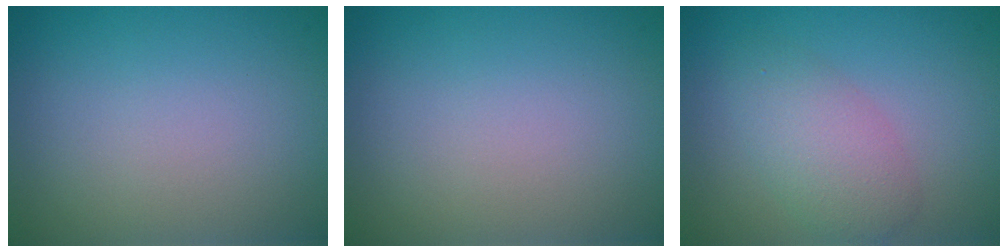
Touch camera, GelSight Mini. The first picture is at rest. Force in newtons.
{"total": 0.0}
{"total": 4.6, "press": 4.6, "slide": 0.1}